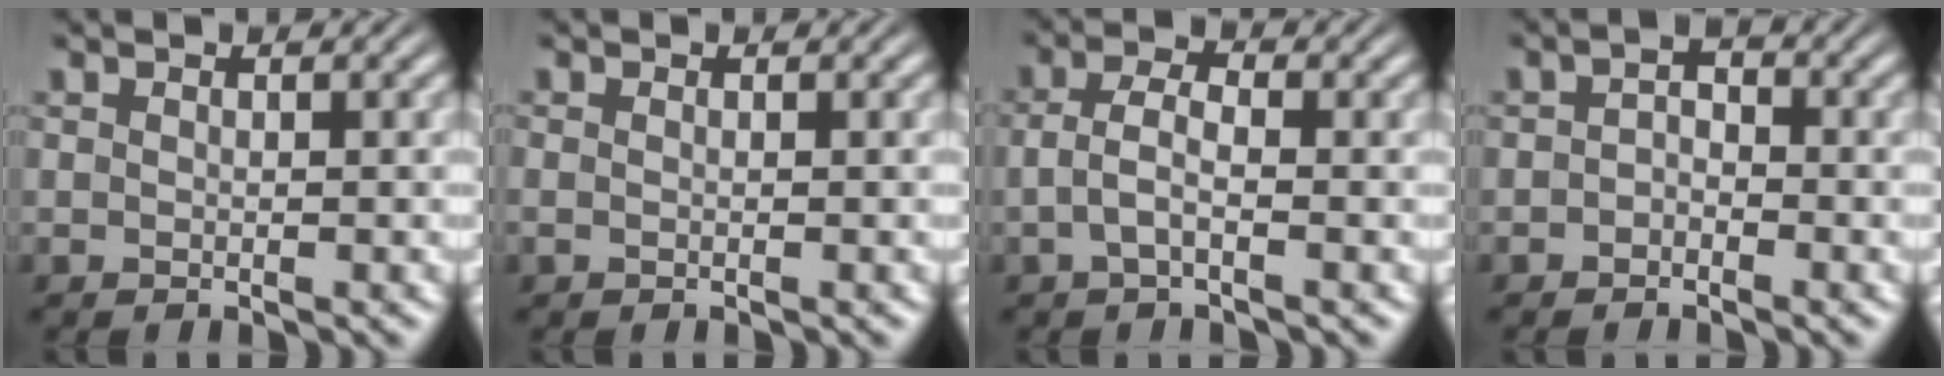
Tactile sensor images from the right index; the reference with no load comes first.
{"total": 0.8, "force": [-0.3, 0.6, 0.4], "torque": [-0.017, -0.007, -0.003]}
{"total": 3.3, "force": [-0.7, 1.7, 2.8], "torque": [-0.055, -0.008, -0.013]}
{"total": 1.3, "force": [-0.8, 0.8, 0.7], "torque": [-0.001, -0.006, -0.015]}